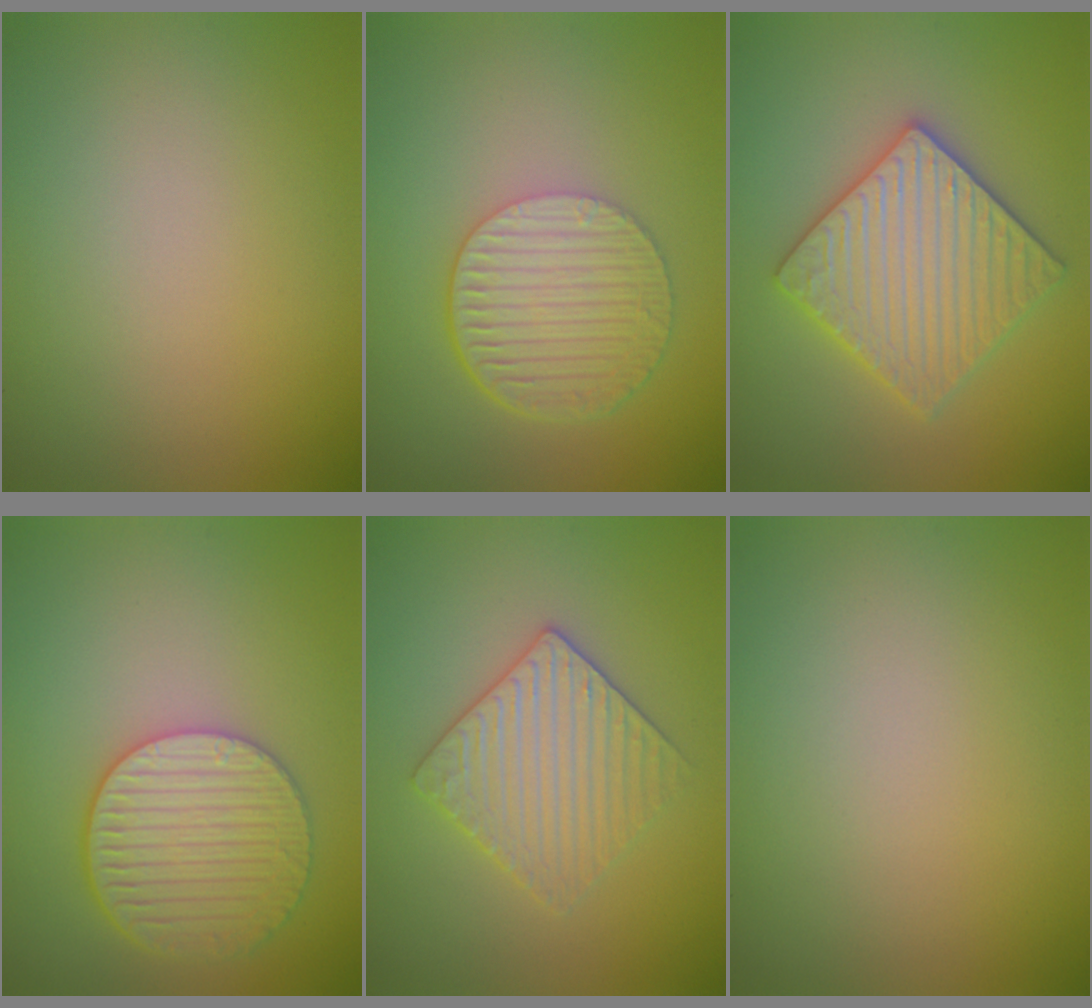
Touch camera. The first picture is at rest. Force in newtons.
{"total": 6.4, "press": 4.4, "slide": 4.6}
{"total": 5.9, "press": 5.8, "slide": 1.1}
{"total": 5.5, "press": 4.8, "slide": 2.7}
{"total": 3.5, "press": 3.4, "slide": 0.7}
{"total": 0.0}